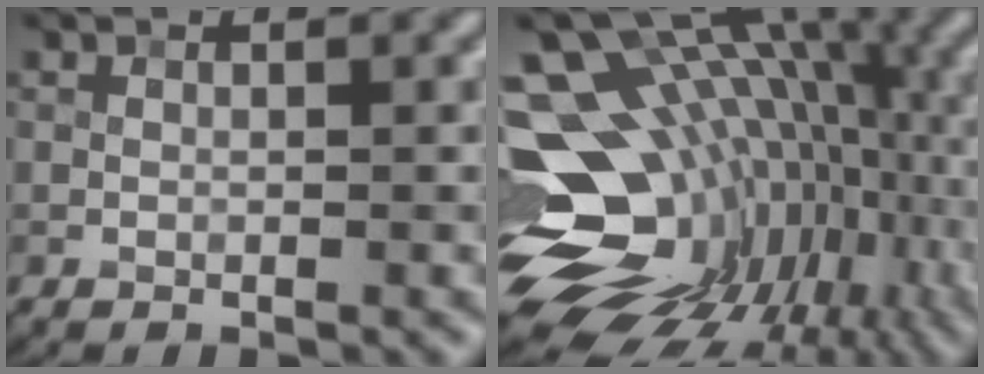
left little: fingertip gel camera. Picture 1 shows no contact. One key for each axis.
{"total": 18.0, "fx": -2.6, "fy": 11.8, "fz": 13.3, "tx": -0.182, "ty": -0.002, "tz": -0.012}